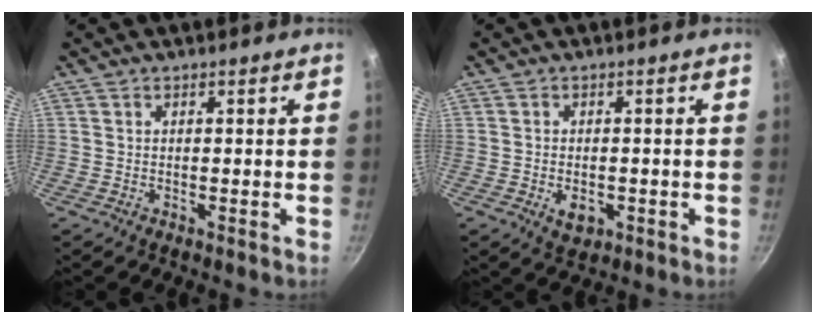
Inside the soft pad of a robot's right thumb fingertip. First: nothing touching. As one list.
[{"total": 4.0, "force": [-1.2, 2.6, 2.7], "torque": [-0.037, 0.003, -0.011]}]